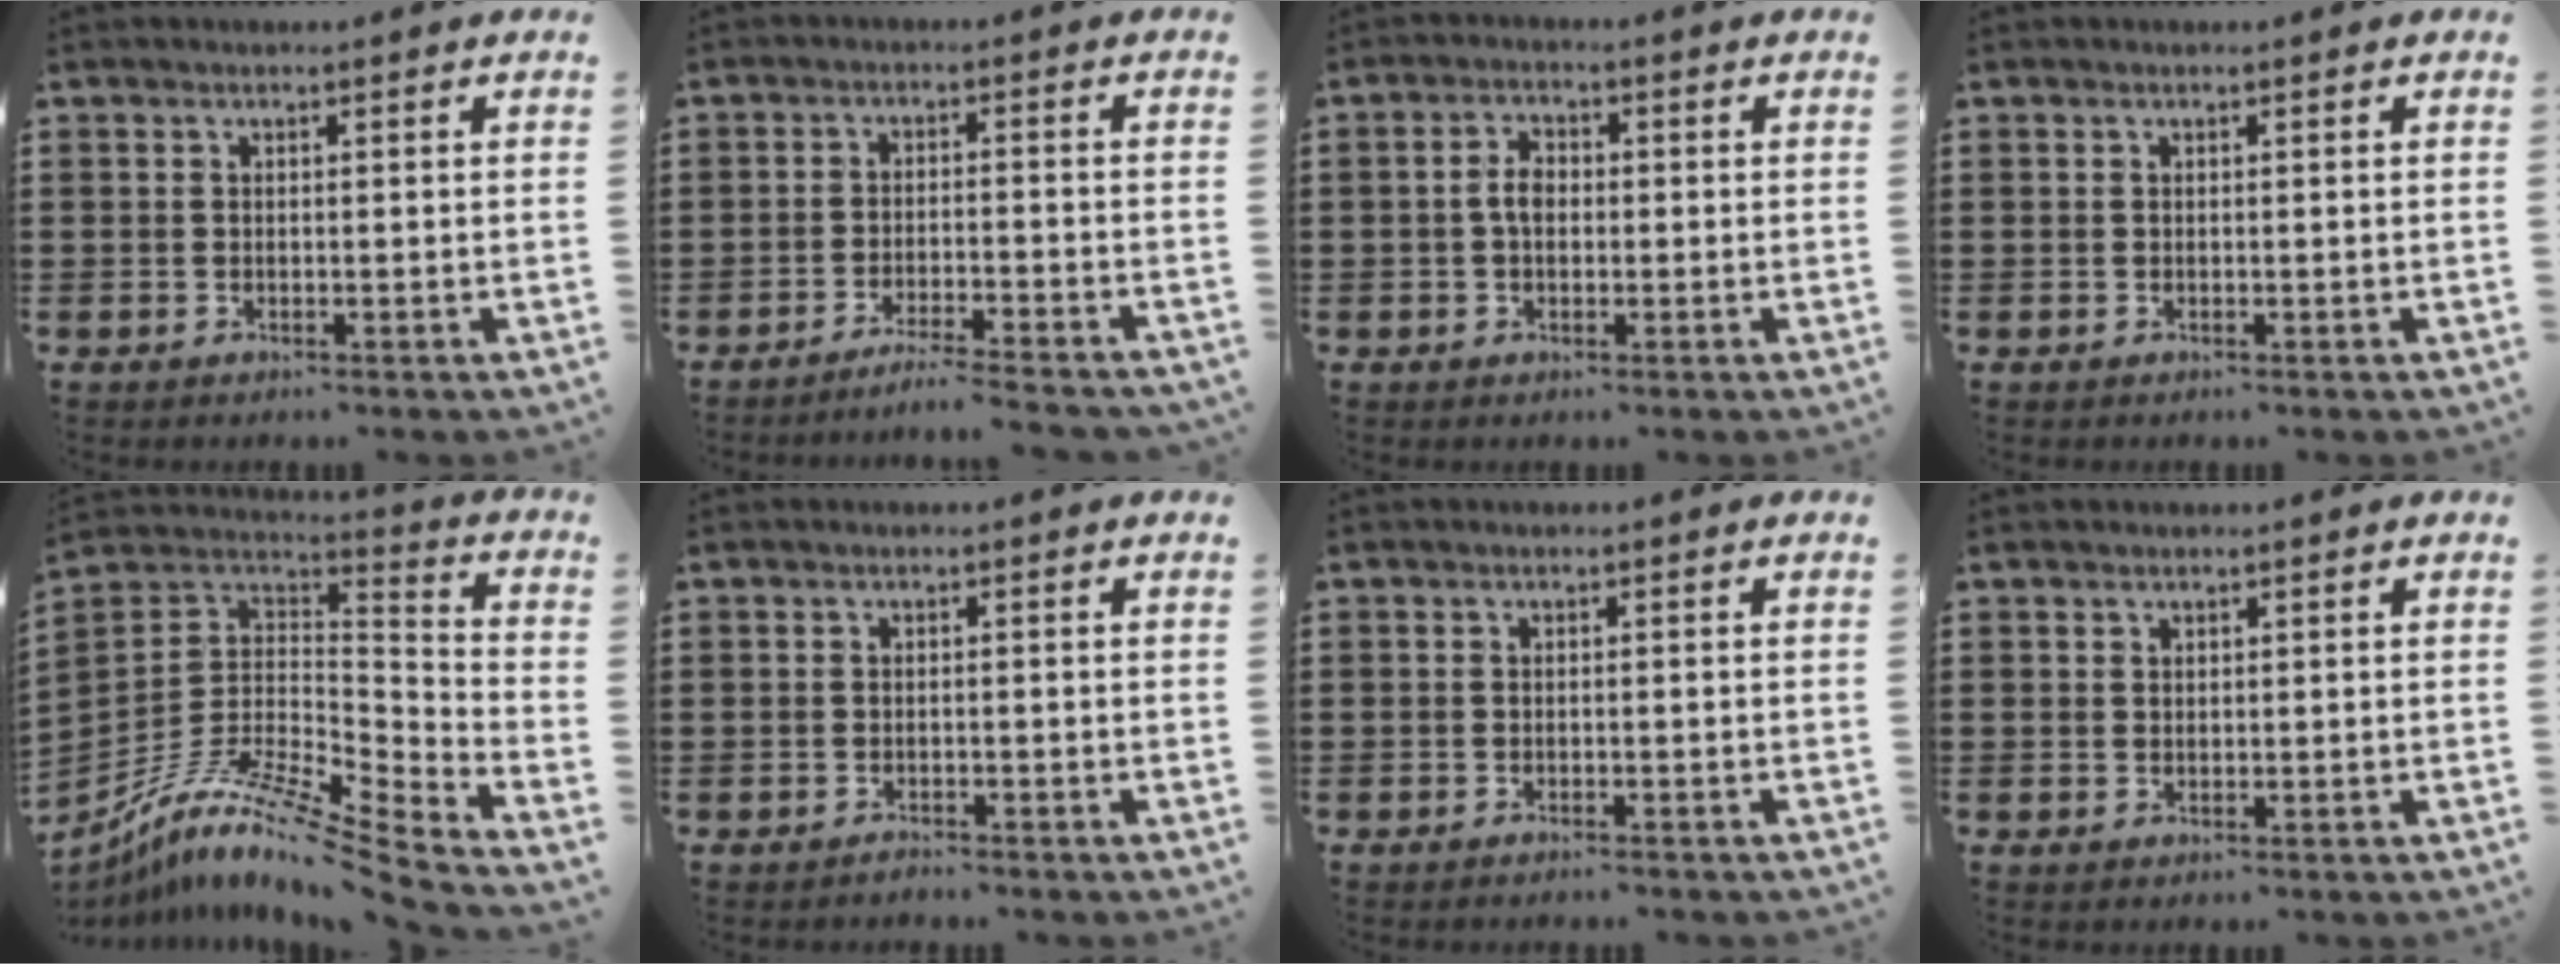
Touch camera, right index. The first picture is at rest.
{"total": 3.5, "force": [-3.3, -0.5, 1.1], "torque": [-0.020, -0.004, -0.067]}
{"total": 3.4, "force": [-0.2, 2.0, 2.7], "torque": [-0.052, 0.006, -0.005]}
{"total": 0.0}
{"total": 10.4, "force": [-8.0, 1.2, 6.5], "torque": [-0.139, -0.008, -0.164]}
{"total": 0.9, "force": [-0.9, 0.1, 0.0], "torque": [-0.002, 0.002, -0.019]}
{"total": 0.6, "force": [-0.6, 0.0, 0.2], "torque": [-0.005, -0.001, -0.012]}
{"total": 0.8, "force": [0.6, 0.5, 0.1], "torque": [-0.003, 0.001, 0.012]}